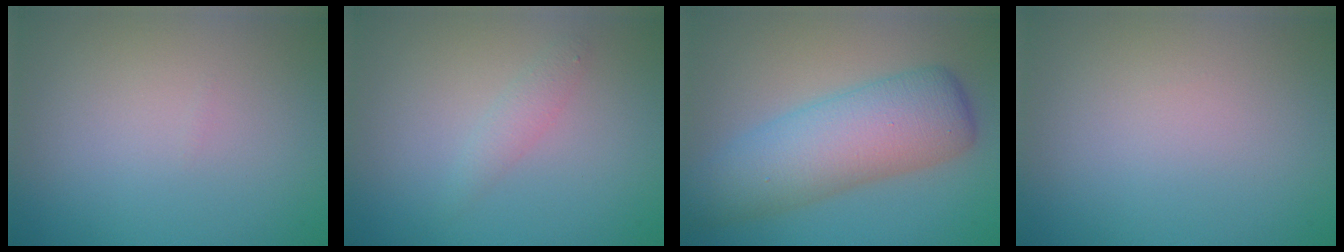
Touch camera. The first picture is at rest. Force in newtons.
{"total": 1.4, "press": 1.4, "slide": 0.0}
{"total": 8.2, "press": 8.2, "slide": 0.2}
{"total": 0.0}